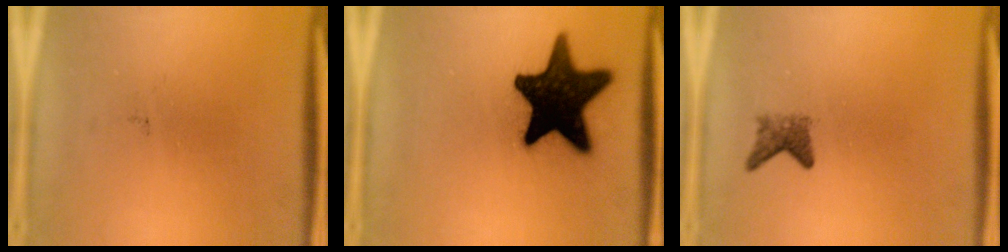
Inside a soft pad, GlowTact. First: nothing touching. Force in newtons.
{"total": 19.4}
{"total": 2.1}